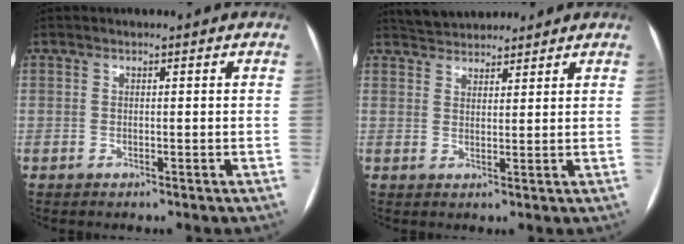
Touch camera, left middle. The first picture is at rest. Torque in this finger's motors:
{"motor_torque": [0.02, -0.07, -0.01, 0.00]}